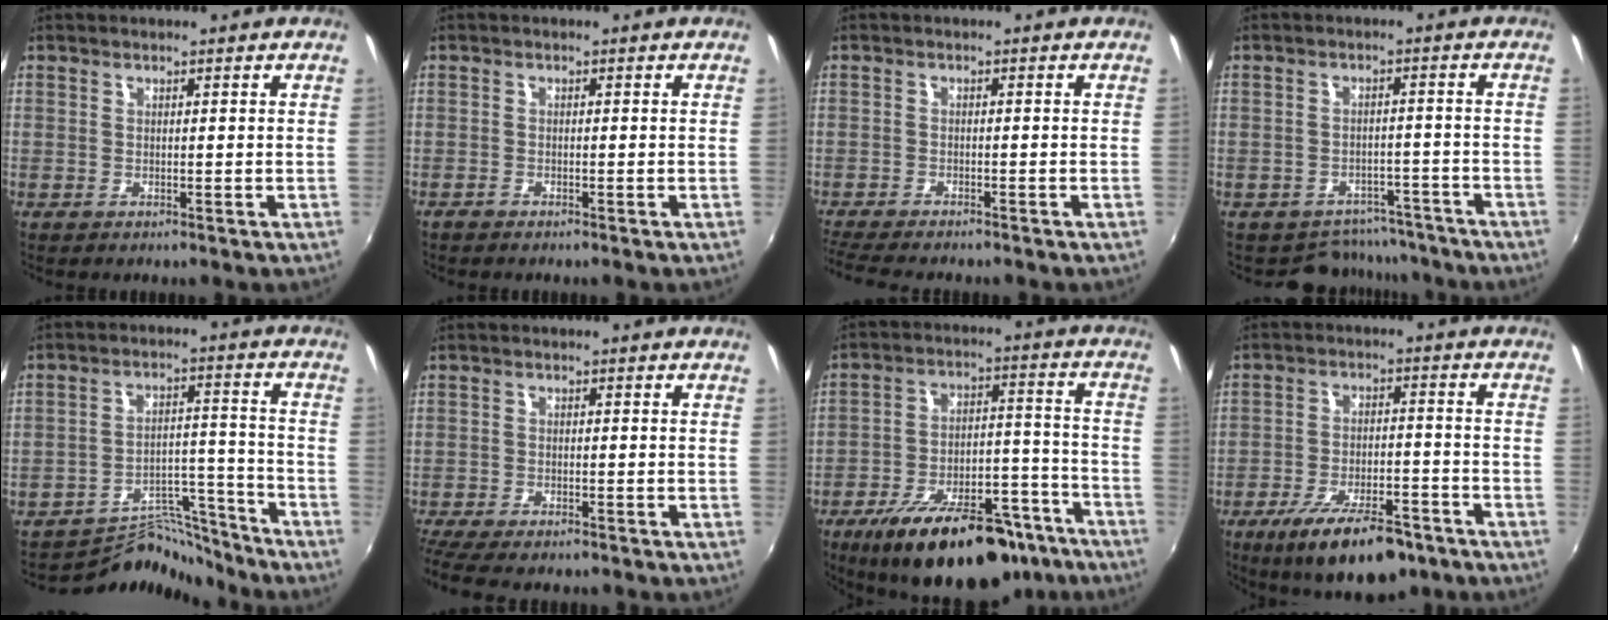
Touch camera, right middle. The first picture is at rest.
{"total": 1.0, "force": [-0.9, 0.2, 0.2], "torque": [-0.008, -0.003, -0.020]}
{"total": 7.7, "force": [-6.9, 1.0, 3.4], "torque": [-0.086, -0.029, -0.116]}
{"total": 9.0, "force": [-7.6, 4.6, 0.9], "torque": [-0.026, 0.015, -0.091]}
{"total": 10.2, "force": [-10.0, 2.1, -0.3], "torque": [0.004, 0.042, -0.160]}
{"total": 9.4, "force": [-8.1, 1.9, 4.4], "torque": [-0.109, -0.040, -0.137]}
{"total": 25.1, "force": [-18.4, 9.8, 14.0], "torque": [-0.228, -0.001, -0.254]}
{"total": 14.8, "force": [-10.2, 5.1, 9.4], "torque": [-0.176, -0.021, -0.155]}